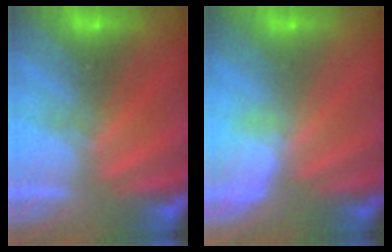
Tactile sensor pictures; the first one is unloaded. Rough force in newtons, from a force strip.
{"total": 2.8}